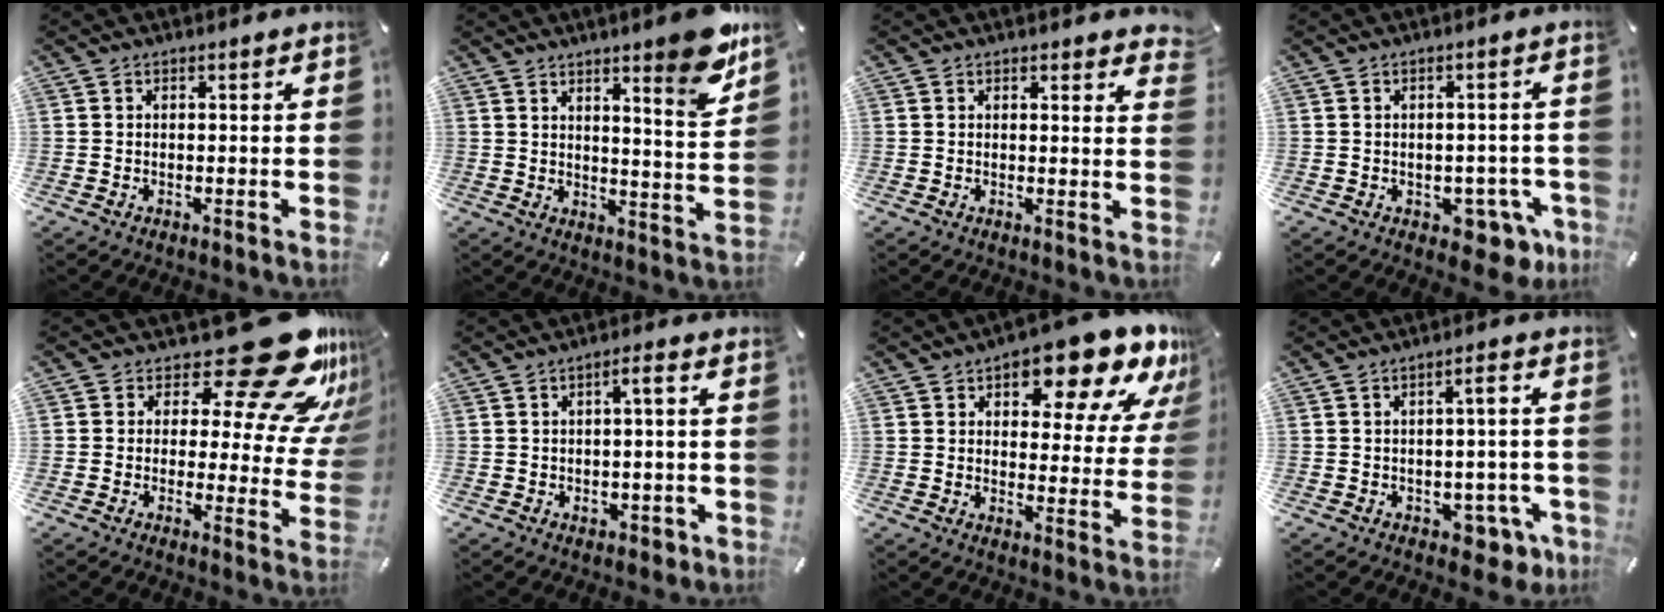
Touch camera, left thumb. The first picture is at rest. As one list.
[{"total": 10.3, "force": [8.0, 1.3, 6.4], "torque": [-0.080, -0.068, 0.130]}, {"total": 1.7, "force": [1.4, 0.7, 0.6], "torque": [0.002, -0.006, 0.024]}, {"total": 5.8, "force": [-2.2, 3.8, 3.8], "torque": [-0.030, 0.004, -0.039]}, {"total": 24.0, "force": [13.9, 10.1, 16.8], "torque": [-0.205, -0.100, 0.228]}, {"total": 3.8, "force": [-0.2, 1.9, 3.3], "torque": [-0.052, 0.004, -0.007]}, {"total": 16.6, "force": [12.0, 6.6, 9.4], "torque": [-0.123, -0.081, 0.197]}, {"total": 6.7, "force": [-2.2, 3.9, 5.0], "torque": [-0.051, 0.008, -0.042]}]